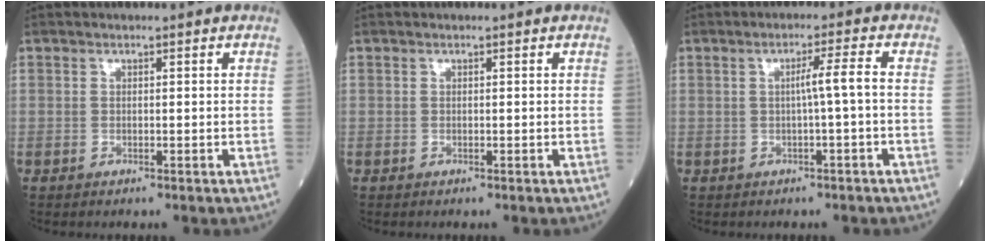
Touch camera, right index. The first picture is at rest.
{"total": 0.0}
{"total": 2.9, "force": [-0.4, -0.6, 2.8], "torque": [-0.043, 0.005, -0.006]}